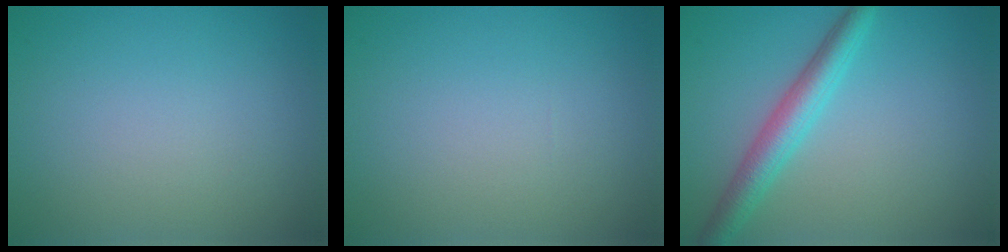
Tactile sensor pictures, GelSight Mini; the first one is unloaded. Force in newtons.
{"total": 0.0}
{"total": 3.8, "press": 3.8, "slide": 0.1}